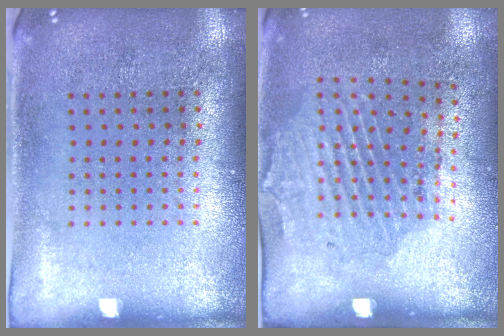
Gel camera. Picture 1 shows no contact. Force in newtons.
{"total": 1.9, "press": 1.2, "slide": 1.5}